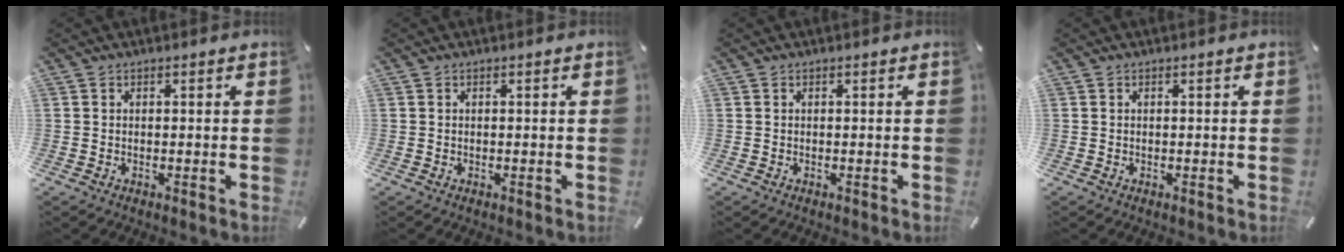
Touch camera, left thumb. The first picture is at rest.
{"total": 0.0}
{"total": 0.0}
{"total": 0.0}